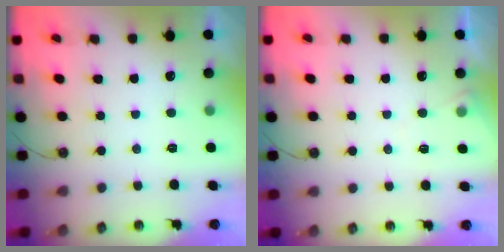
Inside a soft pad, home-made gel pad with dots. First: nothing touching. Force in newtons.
{"total": 4.7, "press": 4.6, "slide": 0.7}